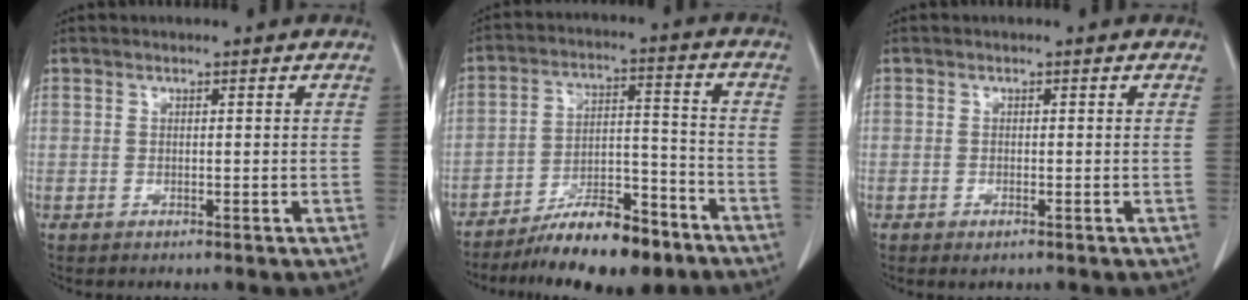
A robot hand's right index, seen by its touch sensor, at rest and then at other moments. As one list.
[{"total": 13.2, "force": [-10.0, 3.7, 7.8], "torque": [-0.121, 0.019, -0.165]}, {"total": 1.0, "force": [-0.6, 0.4, 0.7], "torque": [-0.011, -0.001, -0.002]}]